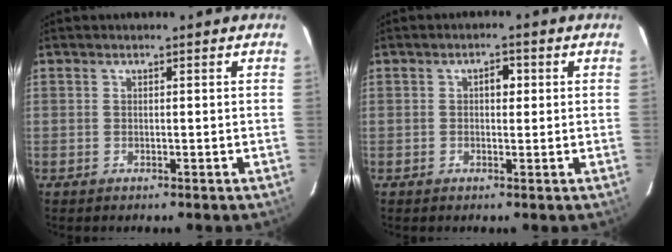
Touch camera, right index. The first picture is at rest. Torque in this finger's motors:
{"motor_torque": [0.04, -0.01, 0.02, 0.03]}